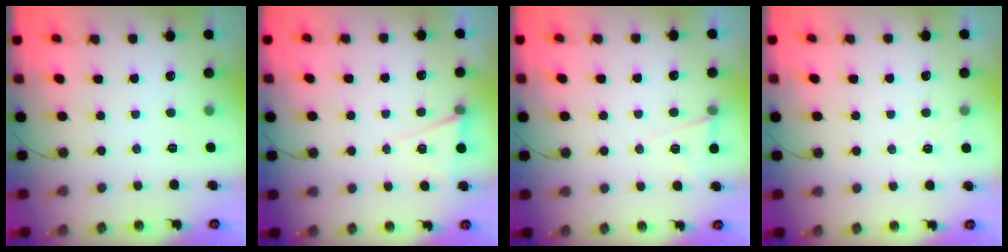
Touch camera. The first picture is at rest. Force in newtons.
{"total": 6.1, "press": 4.0, "slide": 4.6}
{"total": 6.2, "press": 4.3, "slide": 4.4}
{"total": 4.8, "press": 2.3, "slide": 4.3}